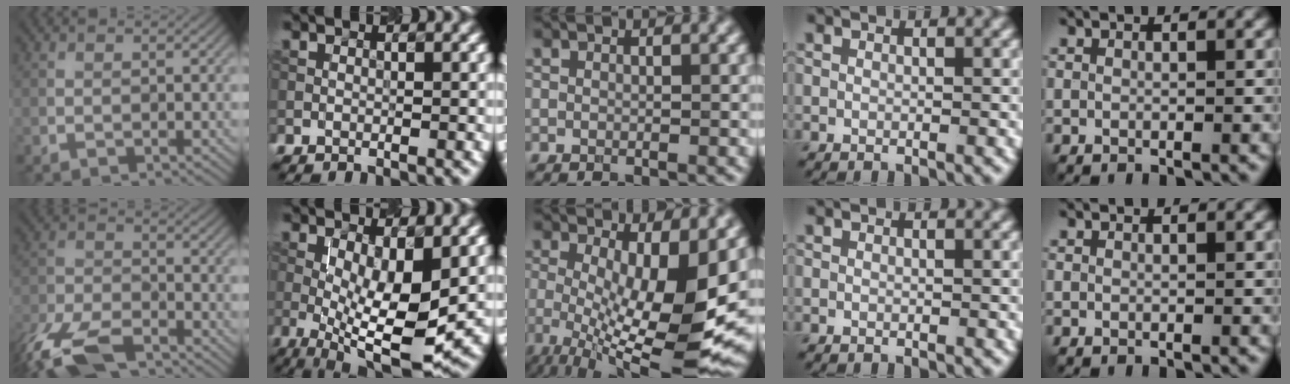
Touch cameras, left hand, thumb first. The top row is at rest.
{"thumb": {"total": 11.0, "force": [-7.6, 4.6, 6.5], "torque": [-0.150, -0.021, -0.157]}, "index": {"total": 8.9, "force": [-0.8, 2.6, 8.5], "torque": [-0.148, -0.017, -0.010]}, "middle": {"total": 12.1, "force": [-0.7, 3.6, 11.5], "torque": [-0.174, -0.020, -0.007]}}